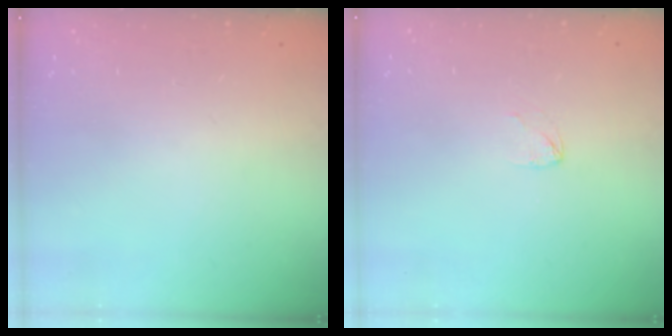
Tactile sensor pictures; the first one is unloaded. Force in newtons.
{"total": 2.4, "press": 2.4, "slide": 0.2}